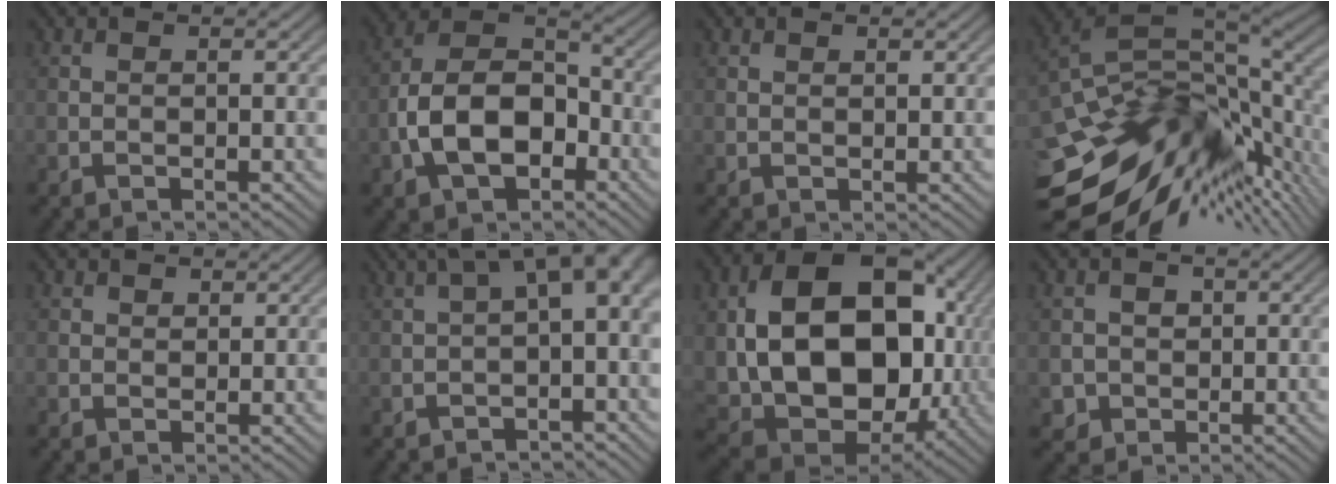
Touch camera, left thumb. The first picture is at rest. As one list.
[{"total": 11.4, "force": [-3.7, 7.0, 8.1], "torque": [-0.165, 0.005, -0.079]}, {"total": 0.7, "force": [0.5, 0.4, 0.3], "torque": [-0.005, -0.002, 0.010]}, {"total": 15.8, "force": [-5.2, 8.4, 12.3], "torque": [-0.232, -0.014, -0.085]}, {"total": 1.8, "force": [1.0, 1.4, 0.4], "torque": [-0.009, -0.004, 0.016]}, {"total": 7.7, "force": [0.9, 2.9, 7.0], "torque": [-0.099, 0.018, 0.011]}, {"total": 19.0, "force": [1.1, 13.5, 13.3], "torque": [-0.250, -0.032, 0.044]}, {"total": 3.0, "force": [-0.1, 2.9, 0.7], "torque": [-0.015, -0.006, -0.003]}]